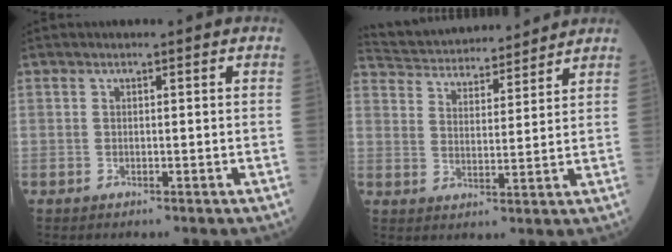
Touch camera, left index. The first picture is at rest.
{"total": 14.6, "force": [13.8, 2.7, 3.8], "torque": [-0.069, 0.026, 0.219]}